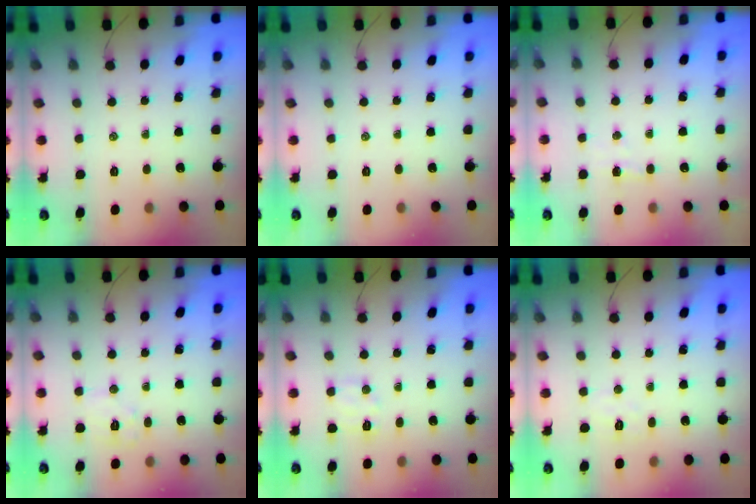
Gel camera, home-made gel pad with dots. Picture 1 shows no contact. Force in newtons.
{"total": 0.0}
{"total": 3.0, "press": 2.9, "slide": 0.7}
{"total": 6.5, "press": 6.5, "slide": 0.7}
{"total": 6.9, "press": 6.9, "slide": 1.0}
{"total": 3.5, "press": 3.4, "slide": 0.8}